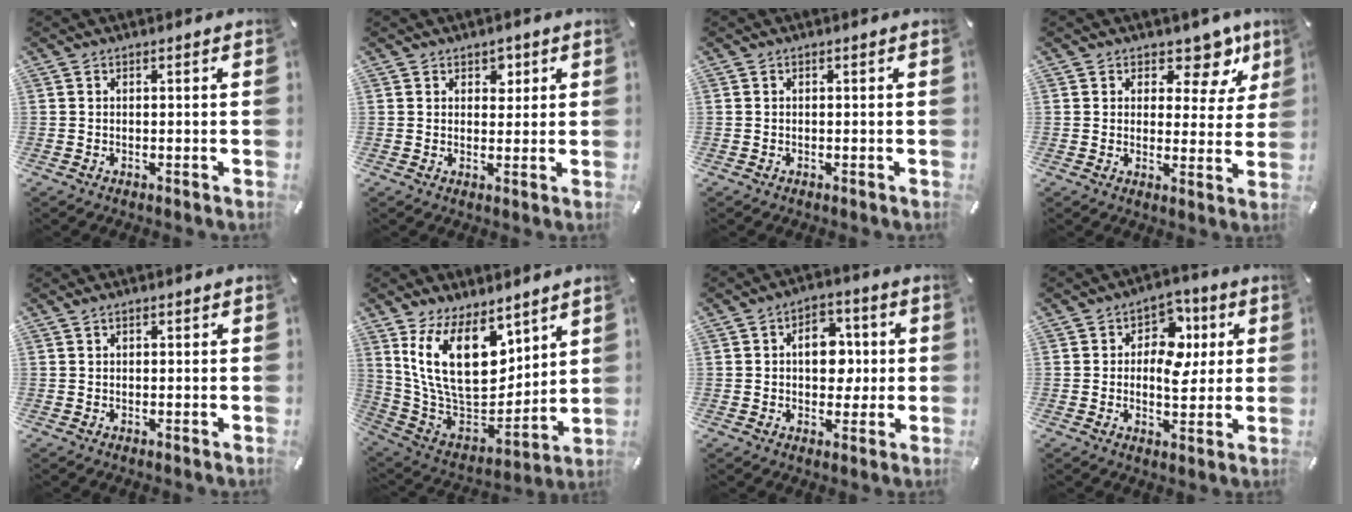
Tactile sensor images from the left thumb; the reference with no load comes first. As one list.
[{"total": 2.9, "force": [1.5, 2.3, 1.0], "torque": [0.008, -0.007, 0.018]}, {"total": 0.0}, {"total": 9.3, "force": [5.5, 5.4, 5.1], "torque": [-0.048, -0.041, 0.088]}, {"total": 0.9, "force": [0.4, 0.6, 0.6], "torque": [-0.012, 0.005, 0.006]}, {"total": 20.2, "force": [8.5, 12.0, 13.9], "torque": [-0.287, -0.060, 0.152]}, {"total": 9.7, "force": [0.7, 6.9, 6.8], "torque": [-0.085, 0.004, 0.009]}, {"total": 10.6, "force": [1.4, 7.8, 7.0], "torque": [-0.088, 0.005, 0.021]}]